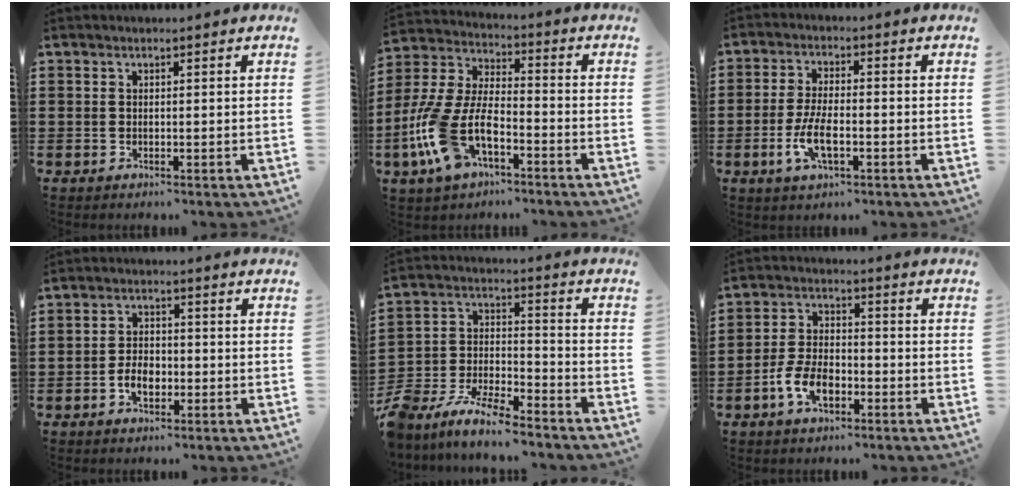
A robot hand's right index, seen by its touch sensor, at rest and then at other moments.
{"total": 10.8, "force": [-4.9, 4.7, 8.4], "torque": [-0.226, -0.015, -0.103]}
{"total": 6.1, "force": [-2.0, 2.2, 5.3], "torque": [-0.116, -0.005, -0.041]}
{"total": 4.0, "force": [-1.4, 2.5, 2.7], "torque": [-0.051, -0.001, -0.030]}
{"total": 7.5, "force": [-7.0, 1.5, 2.2], "torque": [-0.061, 0.001, -0.142]}
{"total": 6.8, "force": [-3.1, 3.6, 4.9], "torque": [-0.116, 0.001, -0.064]}